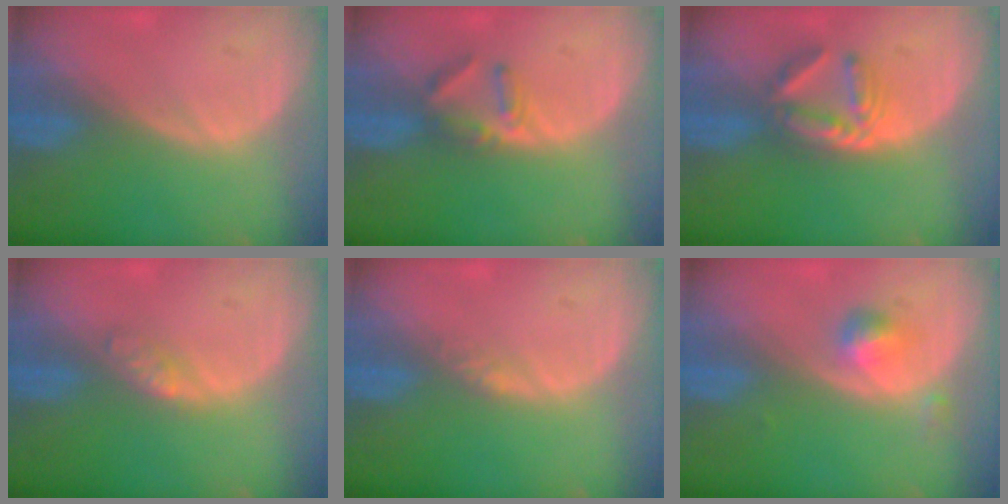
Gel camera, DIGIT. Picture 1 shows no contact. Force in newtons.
{"total": 3.5, "press": 3.4, "slide": 1.1}
{"total": 6.0, "press": 5.3, "slide": 2.8}
{"total": 2.0, "press": 2.0, "slide": 0.1}
{"total": 1.0, "press": 0.8, "slide": 0.6}
{"total": 2.8, "press": 2.7, "slide": 0.2}